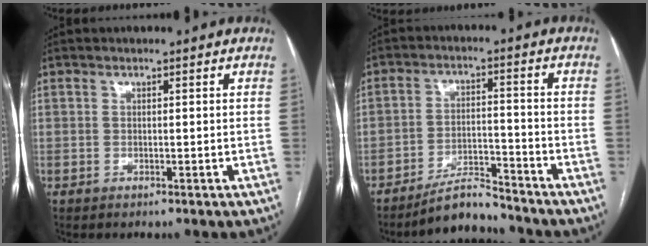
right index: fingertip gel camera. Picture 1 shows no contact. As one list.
[{"total": 6.1, "force": [-5.9, 1.0, 1.2], "torque": [-0.020, 0.004, -0.101]}]